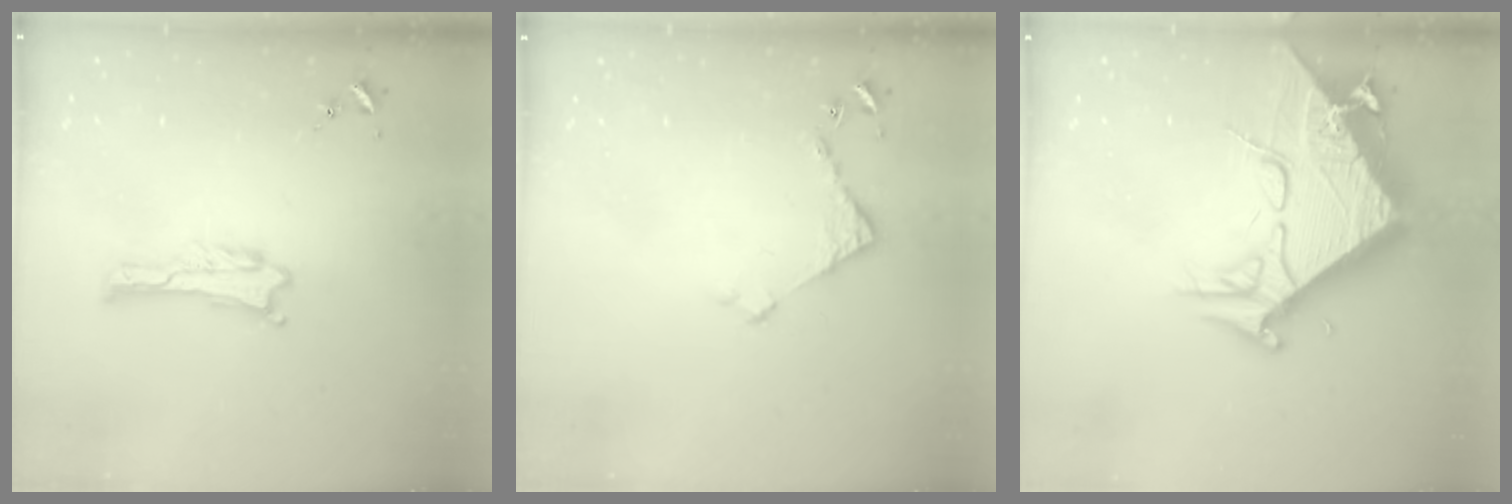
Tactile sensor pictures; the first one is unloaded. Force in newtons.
{"total": 3.7, "press": 3.7, "slide": 0.3}
{"total": 17.0, "press": 16.9, "slide": 1.6}